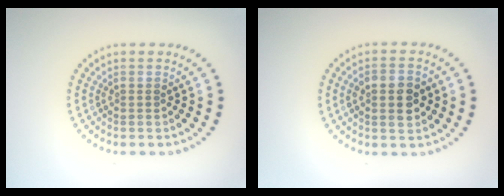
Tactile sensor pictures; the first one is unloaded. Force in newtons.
{"total": 3.0, "press": 3.0, "slide": 0.2}